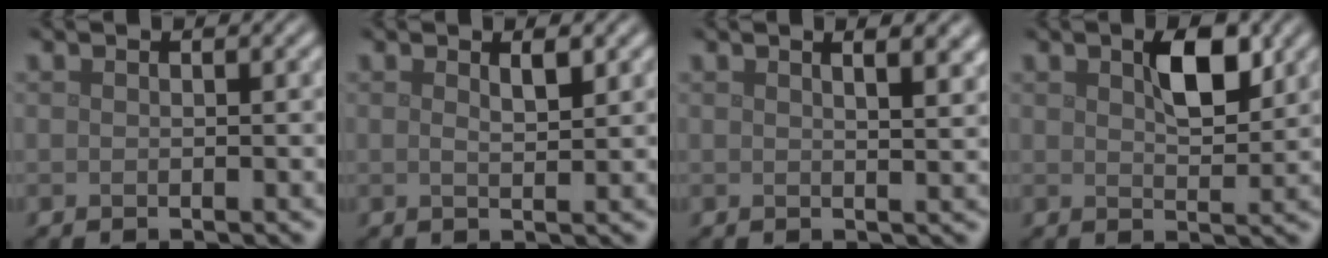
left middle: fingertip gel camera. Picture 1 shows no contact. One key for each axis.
{"total": 1.4, "fx": 0.7, "fy": 0.3, "fz": 1.2, "tx": -0.020, "ty": 0.000, "tz": 0.009}
{"total": 4.6, "fx": 2.6, "fy": 1.9, "fz": 3.3, "tx": -0.017, "ty": 0.022, "tz": 0.012}
{"total": 3.5, "fx": 1.6, "fy": 1.4, "fz": 2.7, "tx": -0.046, "ty": 0.004, "tz": 0.028}